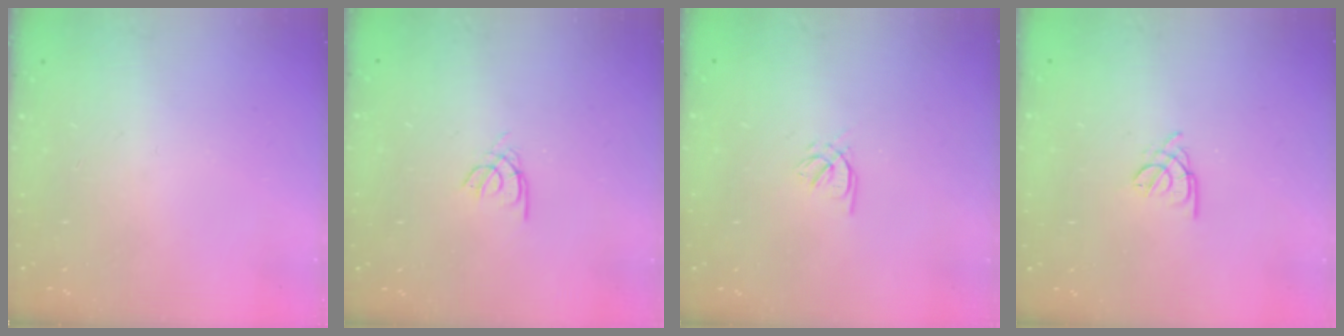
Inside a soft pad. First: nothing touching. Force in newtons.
{"total": 2.1, "press": 2.1, "slide": 0.2}
{"total": 2.1, "press": 2.0, "slide": 0.5}
{"total": 1.8, "press": 1.7, "slide": 0.5}